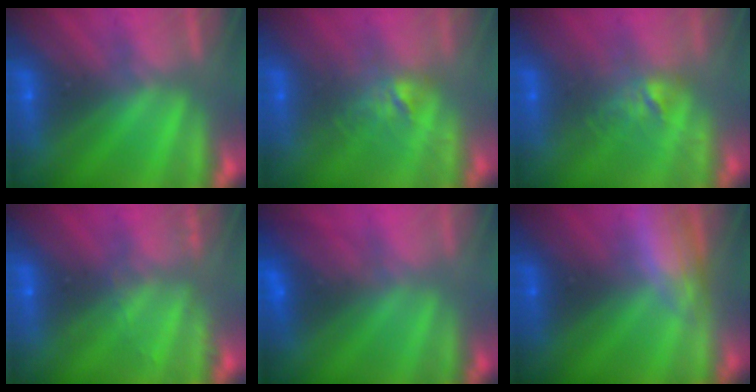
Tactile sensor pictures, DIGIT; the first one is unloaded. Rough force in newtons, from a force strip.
{"total": 2.9}
{"total": 2.9}
{"total": 2.0}
{"total": 2.8}
{"total": 2.9}